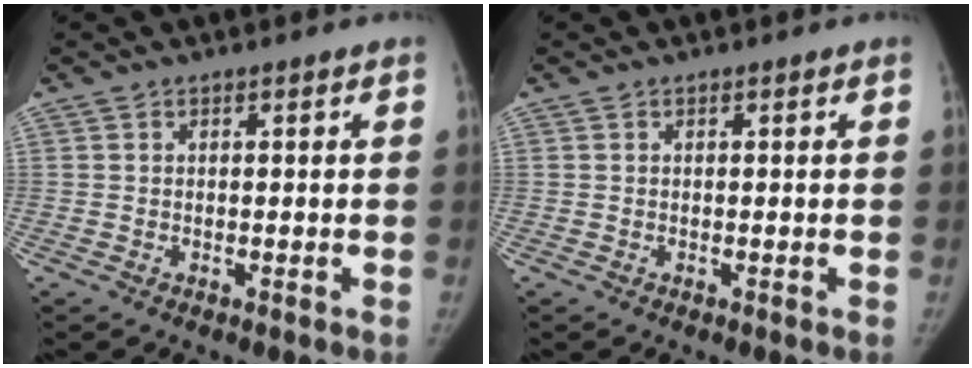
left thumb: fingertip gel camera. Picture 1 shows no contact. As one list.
[{"total": 0.0}]